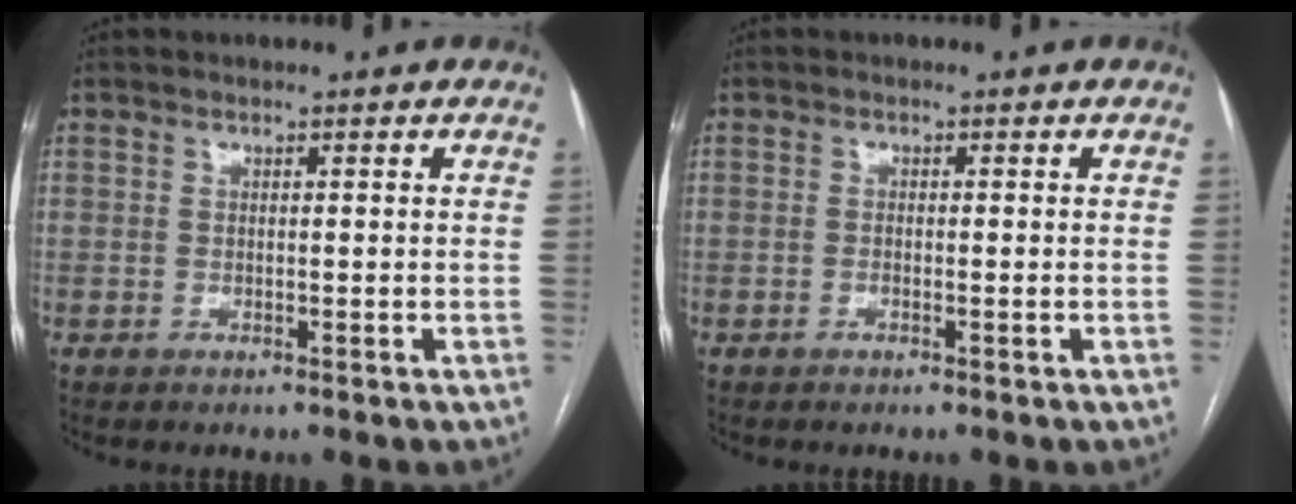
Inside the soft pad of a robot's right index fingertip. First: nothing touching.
{"total": 0.8, "force": [-0.4, 0.1, 0.7], "torque": [-0.014, 0.001, -0.006]}